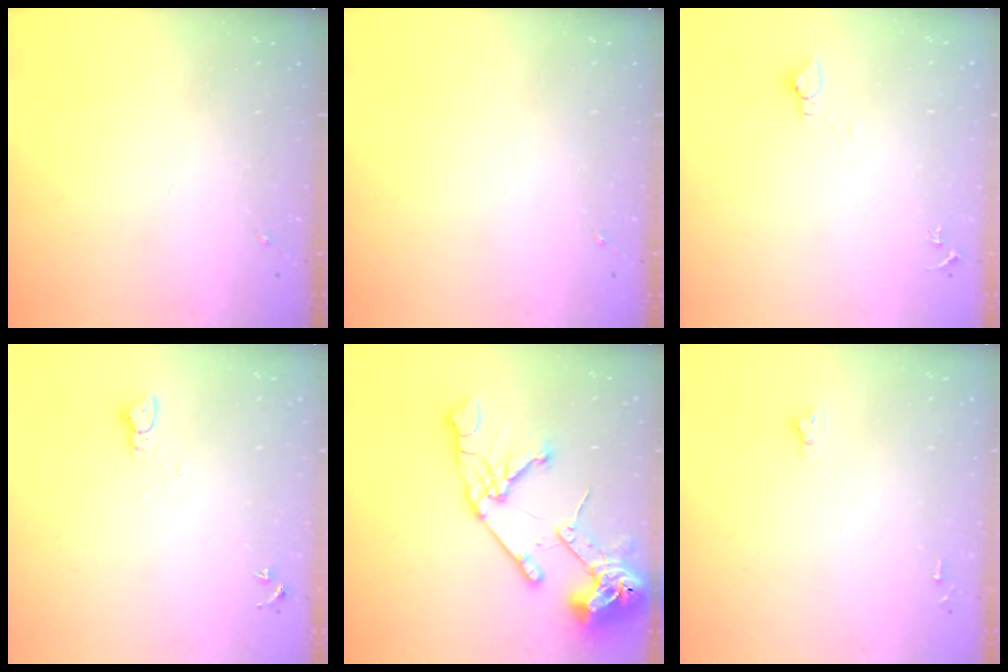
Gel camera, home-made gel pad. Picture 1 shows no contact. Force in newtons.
{"total": 0.0}
{"total": 2.7, "press": 2.7, "slide": 0.1}
{"total": 2.1, "press": 2.1, "slide": 0.2}
{"total": 24.0, "press": 23.9, "slide": 2.5}
{"total": 2.7, "press": 2.7, "slide": 0.2}